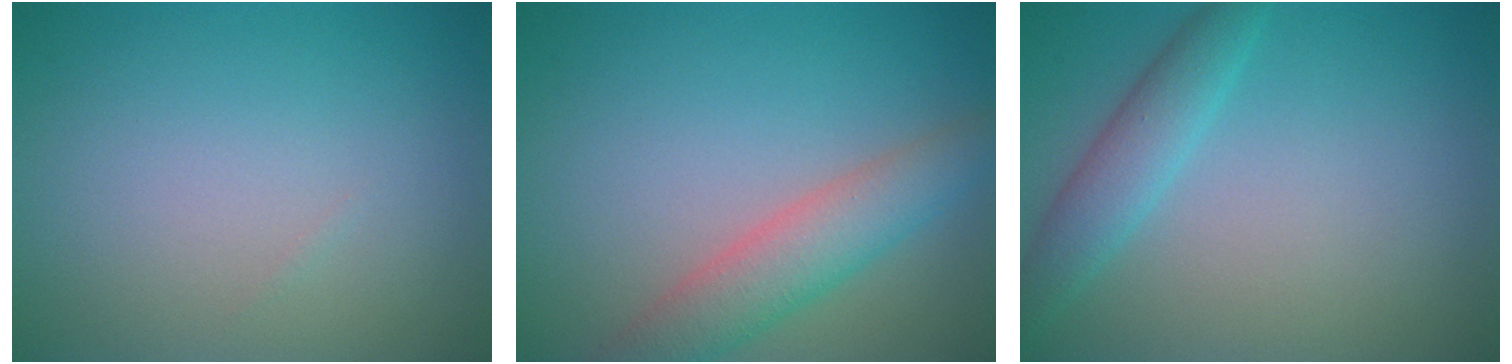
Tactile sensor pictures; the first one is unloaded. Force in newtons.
{"total": 4.5, "press": 4.4, "slide": 0.4}
{"total": 2.9, "press": 2.9, "slide": 0.1}